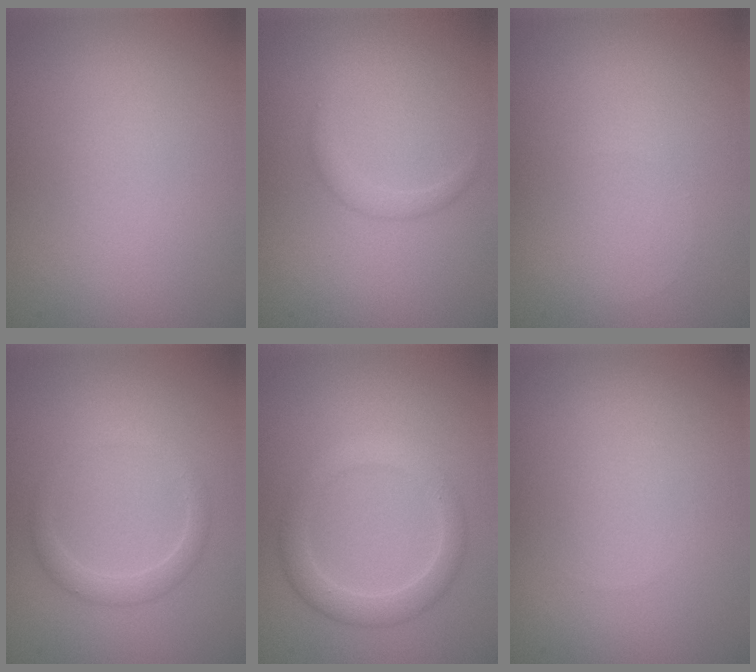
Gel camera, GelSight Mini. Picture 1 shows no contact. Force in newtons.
{"total": 1.1, "press": 1.1, "slide": 0.1}
{"total": 0.0}
{"total": 1.7, "press": 1.7, "slide": 0.2}
{"total": 2.6, "press": 2.6, "slide": 0.1}
{"total": 0.0}